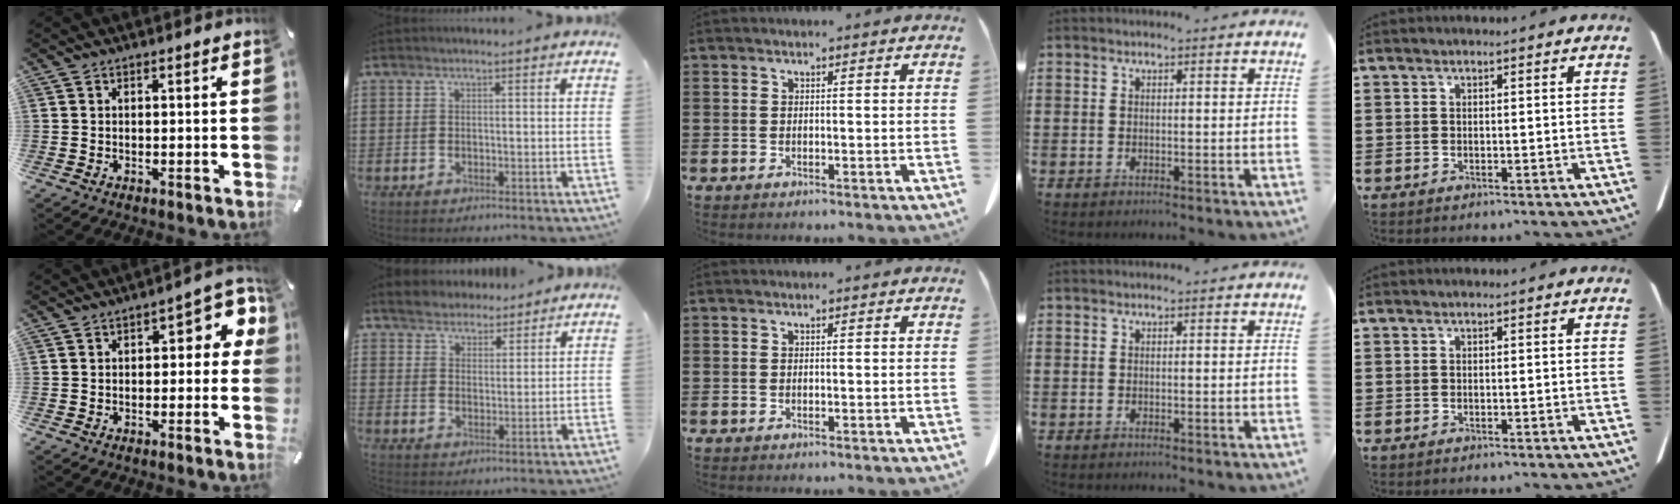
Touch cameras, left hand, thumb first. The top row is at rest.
{"thumb": {"total": 7.6, "force": [1.2, 4.1, 6.3], "torque": [-0.079, -0.002, 0.013]}, "index": {"total": 4.0, "force": [3.7, 1.7, 0.0], "torque": [-0.017, -0.004, 0.069]}}